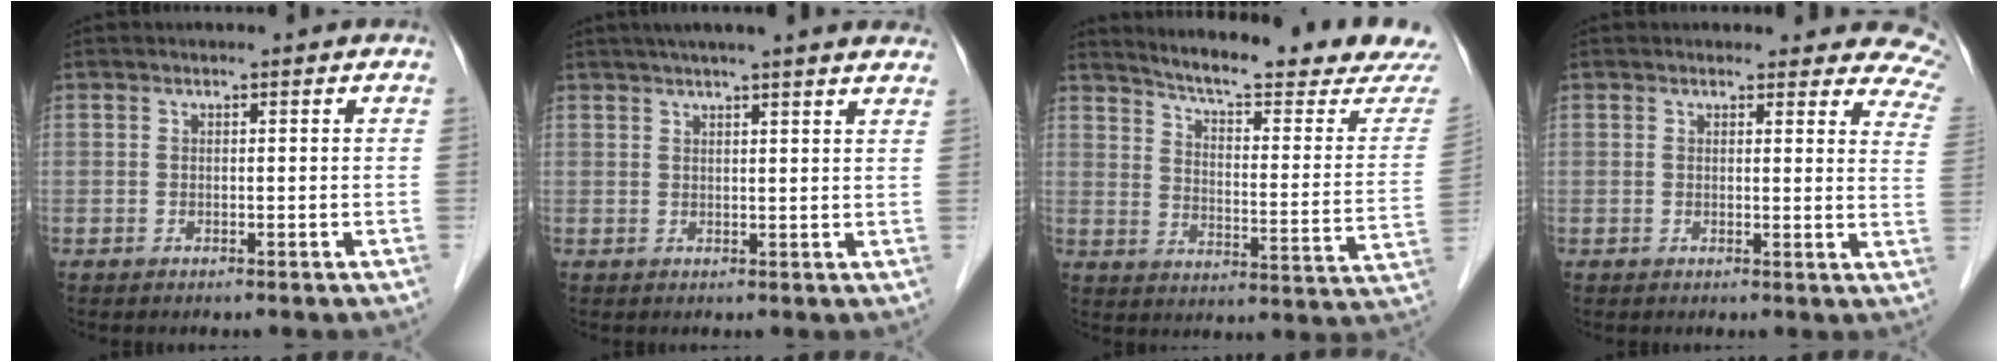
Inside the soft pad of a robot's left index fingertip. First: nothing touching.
{"total": 16.1, "force": [14.1, 0.8, 7.8], "torque": [-0.113, 0.028, 0.167]}
{"total": 21.1, "force": [19.9, -0.1, 7.2], "torque": [-0.111, -0.096, 0.249]}
{"total": 11.3, "force": [10.3, 3.9, 2.7], "torque": [0.022, -0.039, 0.069]}